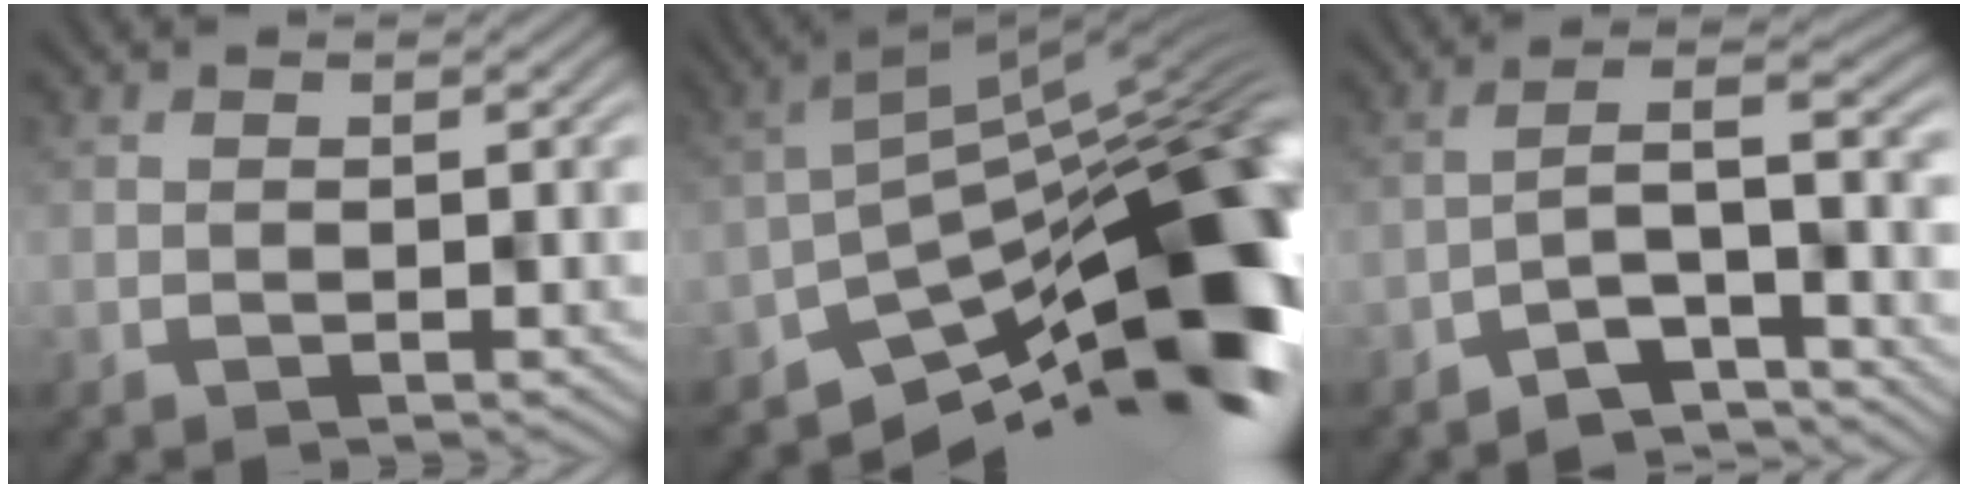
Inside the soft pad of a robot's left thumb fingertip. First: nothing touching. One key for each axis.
{"total": 15.8, "fx": -8.1, "fy": 6.3, "fz": 12.0, "tx": -0.166, "ty": -0.010, "tz": -0.143}
{"total": 6.7, "fx": -4.6, "fy": 1.7, "fz": 4.6, "tx": -0.059, "ty": 0.001, "tz": -0.080}